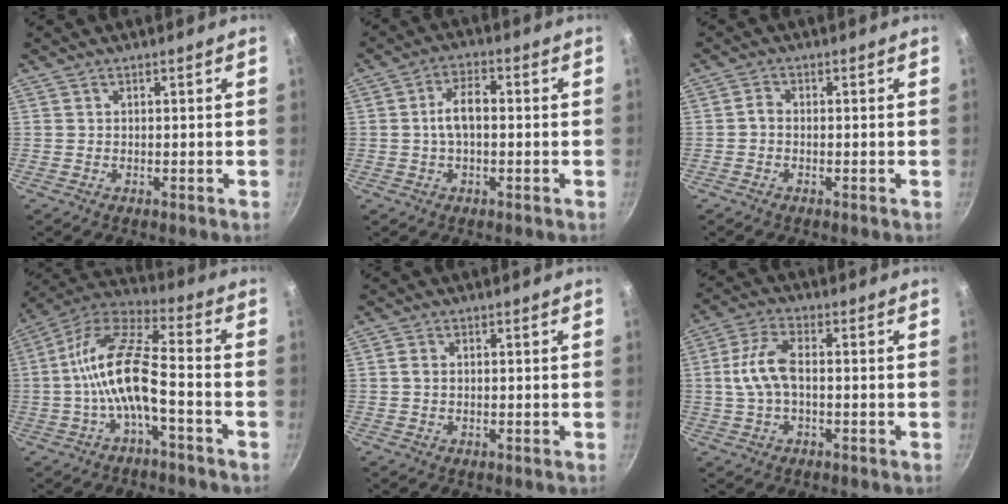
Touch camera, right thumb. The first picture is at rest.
{"total": 6.0, "force": [-0.2, 3.1, 5.1], "torque": [-0.089, 0.024, -0.007]}
{"total": 1.5, "force": [-0.6, 1.1, 0.9], "torque": [-0.018, 0.011, -0.015]}
{"total": 13.9, "force": [-3.7, 4.8, 12.5], "torque": [-0.251, 0.047, -0.080]}
{"total": 0.9, "force": [0.2, 0.5, 0.7], "torque": [-0.013, 0.001, 0.003]}
{"total": 8.0, "force": [-0.3, 4.1, 6.9], "torque": [-0.140, 0.026, -0.014]}